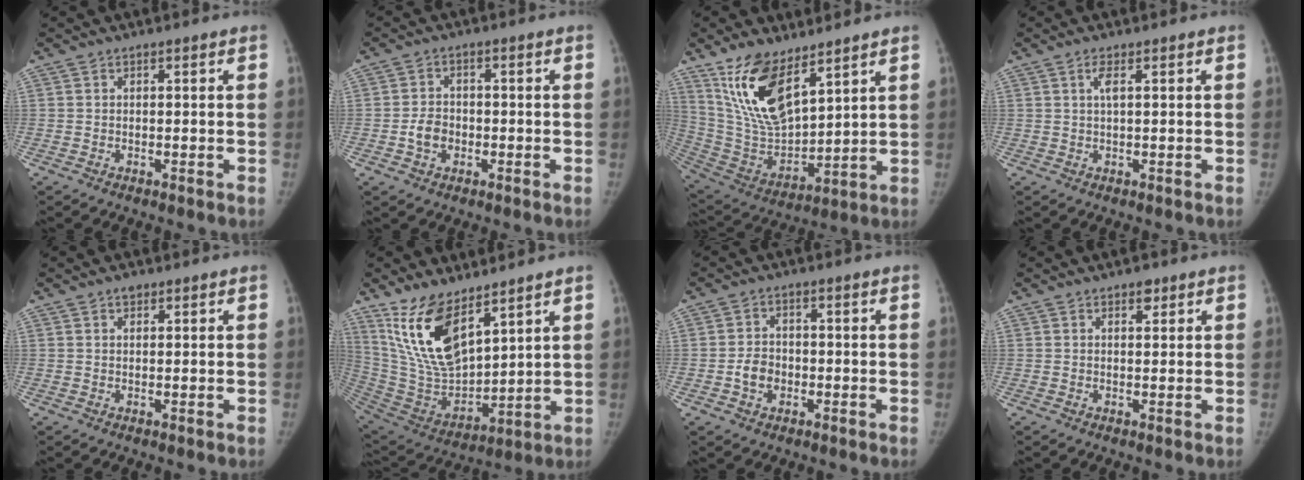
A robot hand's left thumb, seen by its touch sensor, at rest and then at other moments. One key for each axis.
{"total": 4.4, "fx": -1.2, "fy": 3.4, "fz": 2.5, "tx": -0.034, "ty": 0.013, "tz": -0.023}
{"total": 16.6, "fx": 10.3, "fy": 6.9, "fz": 11.1, "tx": -0.185, "ty": -0.055, "tz": 0.218}
{"total": 1.8, "fx": 0.7, "fy": 0.3, "fz": 1.7, "tx": -0.040, "ty": 0.003, "tz": 0.015}
{"total": 1.5, "fx": 0.9, "fy": 0.9, "fz": 0.8, "tx": -0.007, "ty": -0.003, "tz": 0.013}
{"total": 16.8, "fx": 10.6, "fy": 7.0, "fz": 11.1, "tx": -0.185, "ty": -0.059, "tz": 0.226}
{"total": 4.5, "fx": -1.2, "fy": 3.6, "fz": 2.5, "tx": -0.032, "ty": 0.013, "tz": -0.024}
{"total": 1.9, "fx": 1.2, "fy": 1.0, "fz": 1.1, "tx": -0.007, "ty": -0.005, "tz": 0.016}